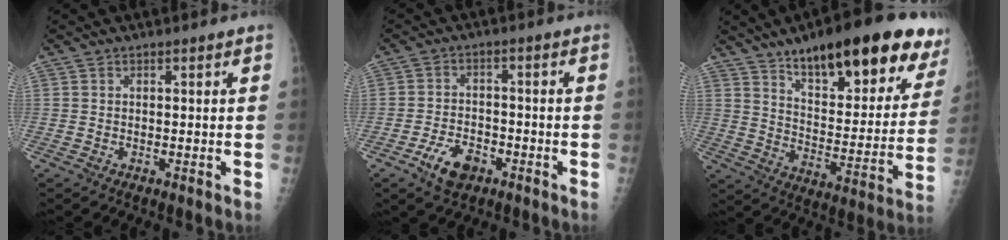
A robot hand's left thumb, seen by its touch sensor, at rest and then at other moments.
{"total": 6.7, "force": [-3.8, 3.9, 4.0], "torque": [-0.062, 0.020, -0.064]}
{"total": 27.1, "force": [17.2, 8.8, 19.0], "torque": [-0.225, -0.056, 0.252]}